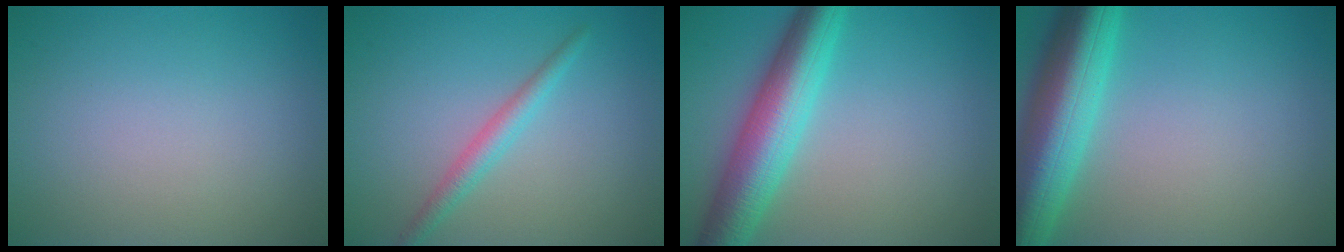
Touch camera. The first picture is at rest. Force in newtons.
{"total": 2.1, "press": 2.1, "slide": 0.1}
{"total": 7.4, "press": 7.4, "slide": 0.2}
{"total": 9.4, "press": 9.4, "slide": 0.5}